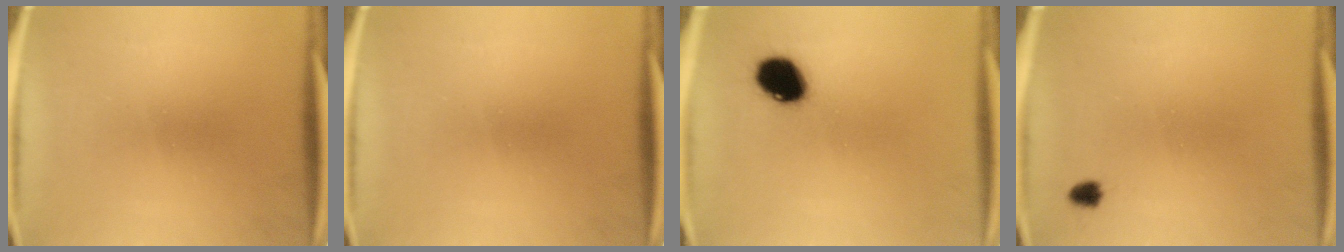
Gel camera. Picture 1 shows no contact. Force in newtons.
{"total": 0.0}
{"total": 9.0}
{"total": 1.5}